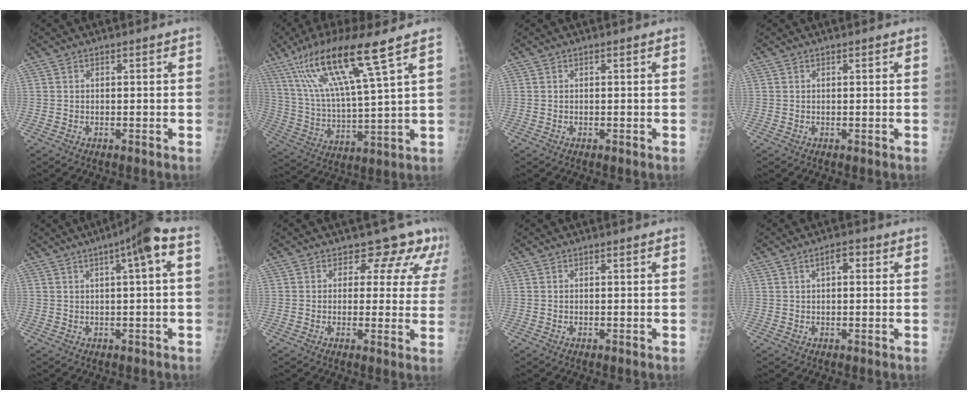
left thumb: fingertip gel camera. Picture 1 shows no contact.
{"total": 17.2, "force": [10.0, 0.9, 14.0], "torque": [-0.269, -0.032, 0.191]}
{"total": 0.0}
{"total": 0.0}
{"total": 6.8, "force": [1.9, 0.8, 6.5], "torque": [-0.099, 0.024, 0.022]}
{"total": 8.3, "force": [6.6, 4.7, 1.8], "torque": [0.030, -0.029, 0.052]}
{"total": 0.0}
{"total": 2.8, "force": [1.0, 1.3, 2.2], "torque": [-0.033, 0.008, 0.015]}